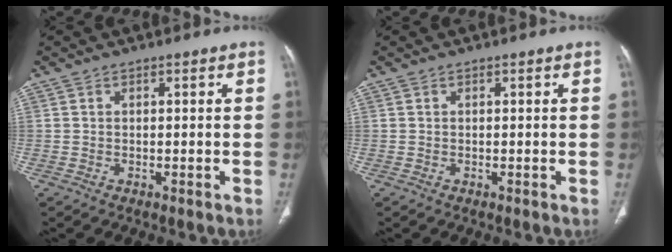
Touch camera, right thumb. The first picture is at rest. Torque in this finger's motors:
{"motor_torque": [0.00, 0.00, -0.02, 0.01, 0.00]}